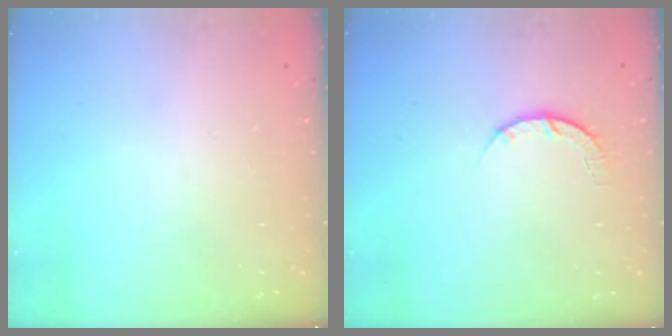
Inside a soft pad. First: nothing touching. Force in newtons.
{"total": 5.2, "press": 5.1, "slide": 0.7}